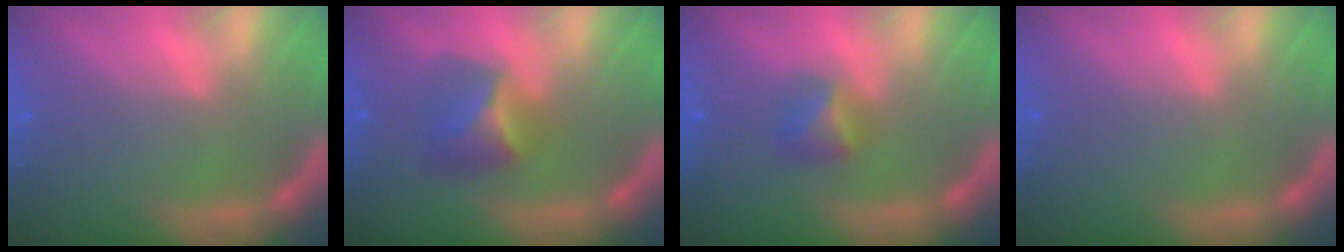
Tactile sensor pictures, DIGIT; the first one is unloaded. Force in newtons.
{"total": 4.0}
{"total": 2.4}
{"total": 0.0}